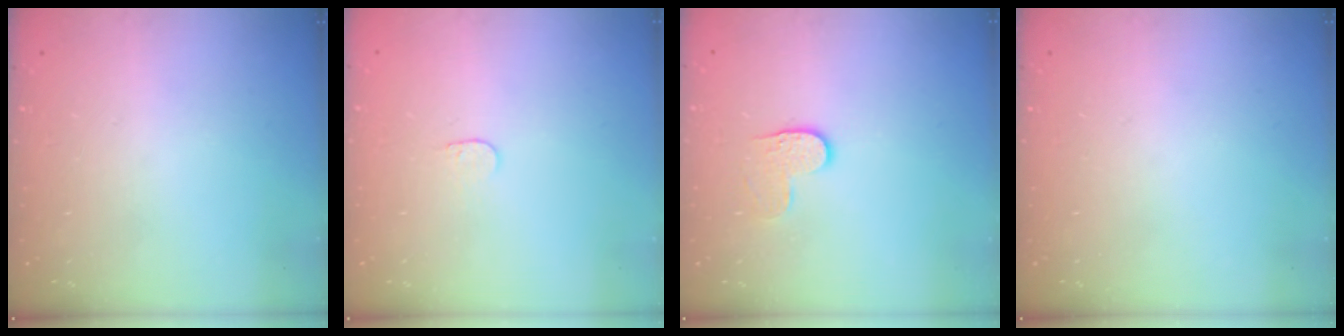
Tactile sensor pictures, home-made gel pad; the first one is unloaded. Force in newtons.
{"total": 3.4, "press": 3.3, "slide": 0.3}
{"total": 4.7, "press": 4.7, "slide": 0.4}
{"total": 0.0}